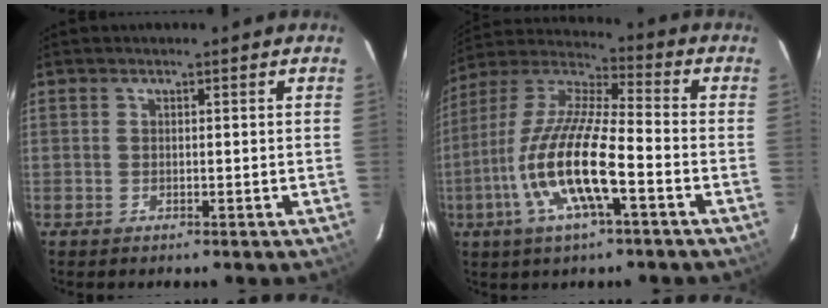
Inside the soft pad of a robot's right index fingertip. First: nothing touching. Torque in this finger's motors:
{"motor_torque": [1.62, -0.52, 1.06, 0.21]}